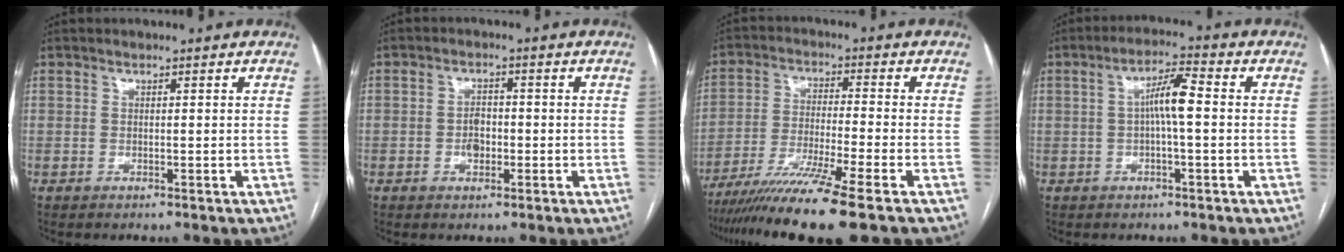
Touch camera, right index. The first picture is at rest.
{"total": 2.9, "force": [-0.7, 1.9, 2.0], "torque": [-0.033, 0.006, -0.011]}
{"total": 12.6, "force": [-9.5, -2.0, 8.1], "torque": [-0.139, -0.037, -0.158]}
{"total": 5.6, "force": [0.0, 0.3, 5.6], "torque": [-0.100, 0.015, -0.001]}